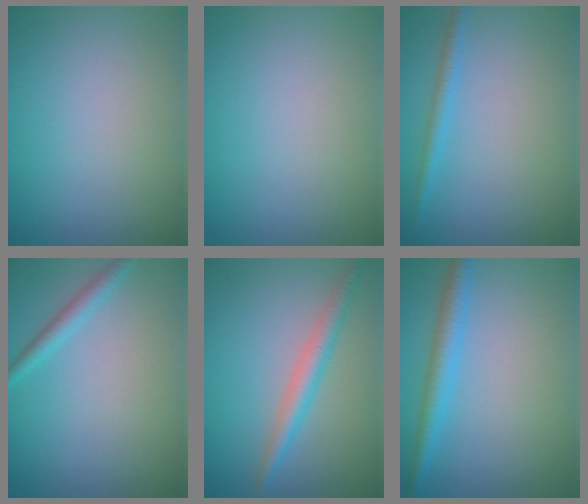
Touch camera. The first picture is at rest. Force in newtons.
{"total": 0.0}
{"total": 1.5, "press": 1.5, "slide": 0.1}
{"total": 1.5, "press": 1.5, "slide": 0.1}
{"total": 2.8, "press": 2.8, "slide": 0.1}
{"total": 2.9, "press": 2.9, "slide": 0.1}